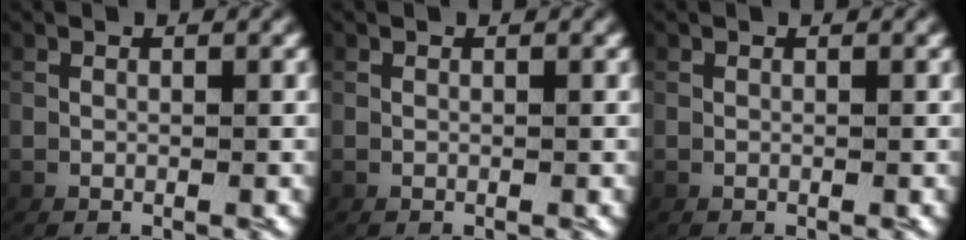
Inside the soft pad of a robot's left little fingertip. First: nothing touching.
{"total": 0.0}
{"total": 0.0}